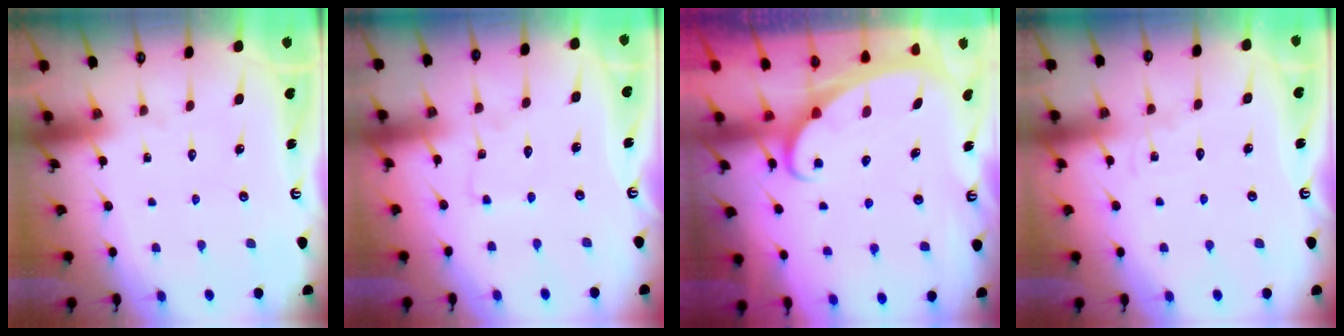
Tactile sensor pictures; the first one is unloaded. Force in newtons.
{"total": 1.8, "press": 1.8, "slide": 0.1}
{"total": 2.4, "press": 2.4, "slide": 0.4}
{"total": 4.6, "press": 4.6, "slide": 0.3}